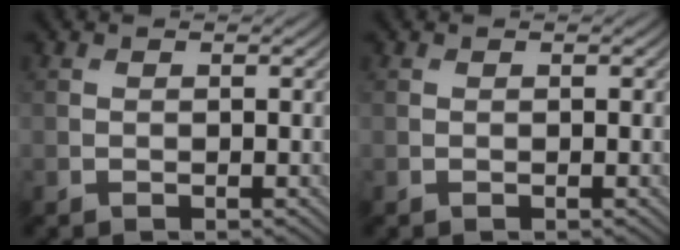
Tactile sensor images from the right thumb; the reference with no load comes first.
{"total": 0.0}